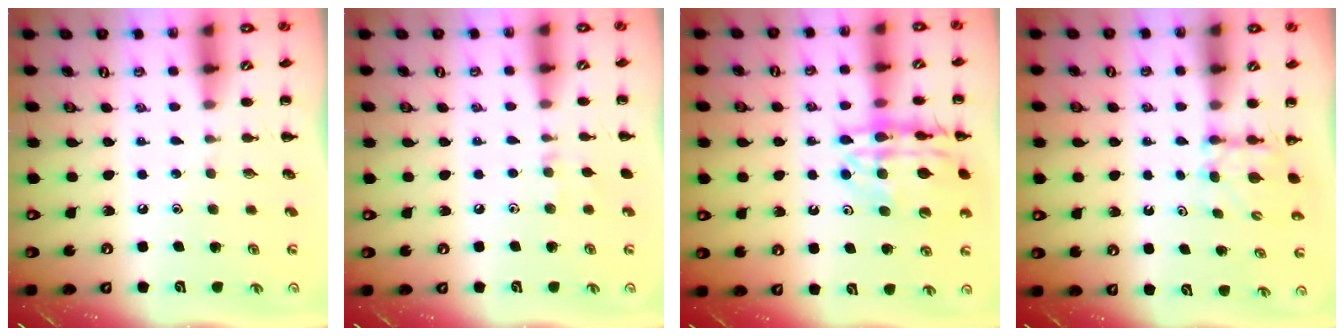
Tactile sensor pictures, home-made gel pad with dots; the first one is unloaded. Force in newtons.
{"total": 5.1, "press": 4.8, "slide": 1.7}
{"total": 17.7, "press": 17.5, "slide": 2.1}
{"total": 3.5, "press": 3.3, "slide": 1.1}